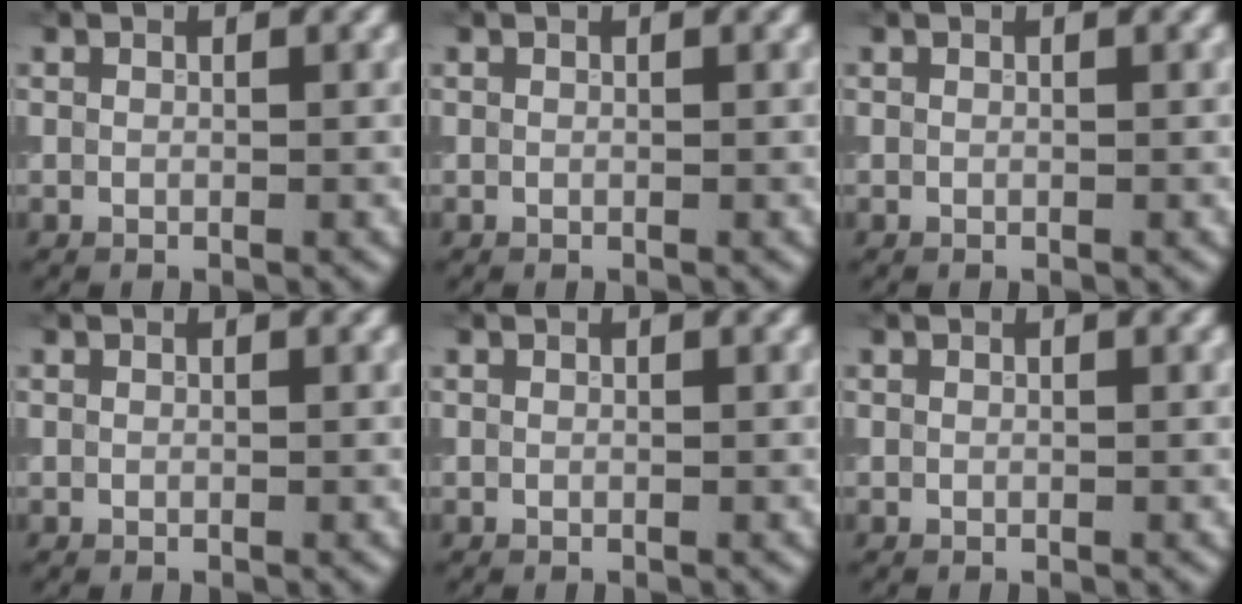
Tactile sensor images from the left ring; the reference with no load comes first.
{"total": 0.0}
{"total": 0.0}
{"total": 0.0}
{"total": 0.0}
{"total": 0.0}